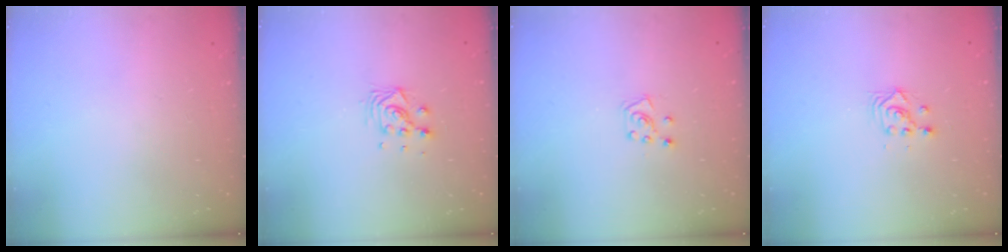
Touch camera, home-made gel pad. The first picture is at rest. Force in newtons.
{"total": 7.3, "press": 7.3, "slide": 0.5}
{"total": 6.2, "press": 6.1, "slide": 0.6}
{"total": 2.8, "press": 2.8, "slide": 0.2}